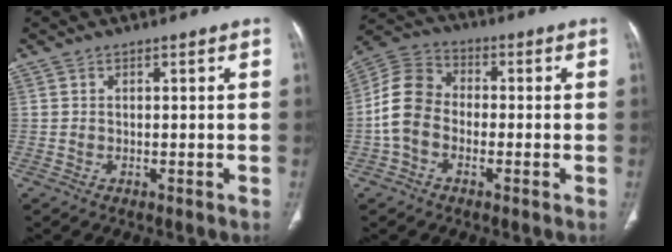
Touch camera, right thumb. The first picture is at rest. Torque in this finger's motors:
{"motor_torque": [0.44, 0.31, 1.18, -0.60, 0.10]}